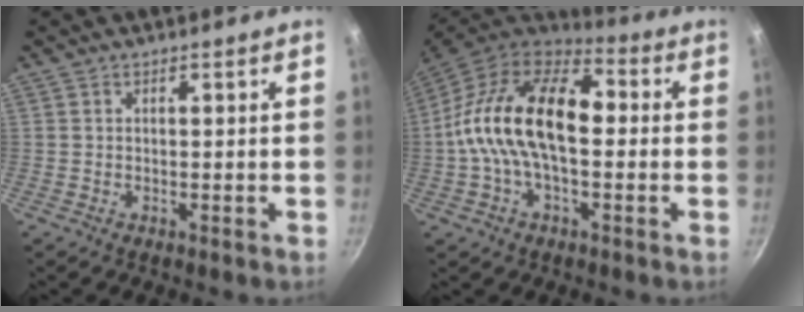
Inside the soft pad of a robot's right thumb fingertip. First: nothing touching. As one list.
[{"total": 19.7, "force": [0.1, 11.1, 16.2], "torque": [-0.271, 0.035, -0.020]}]